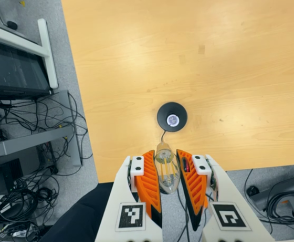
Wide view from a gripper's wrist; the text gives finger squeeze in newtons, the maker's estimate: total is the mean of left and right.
{"total": 20.0, "left": 21.5, "right": 18.6}